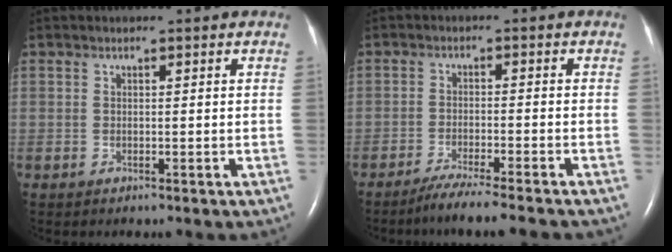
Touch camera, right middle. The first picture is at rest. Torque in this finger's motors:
{"motor_torque": [0.70, -0.72, 0.05, 0.07]}